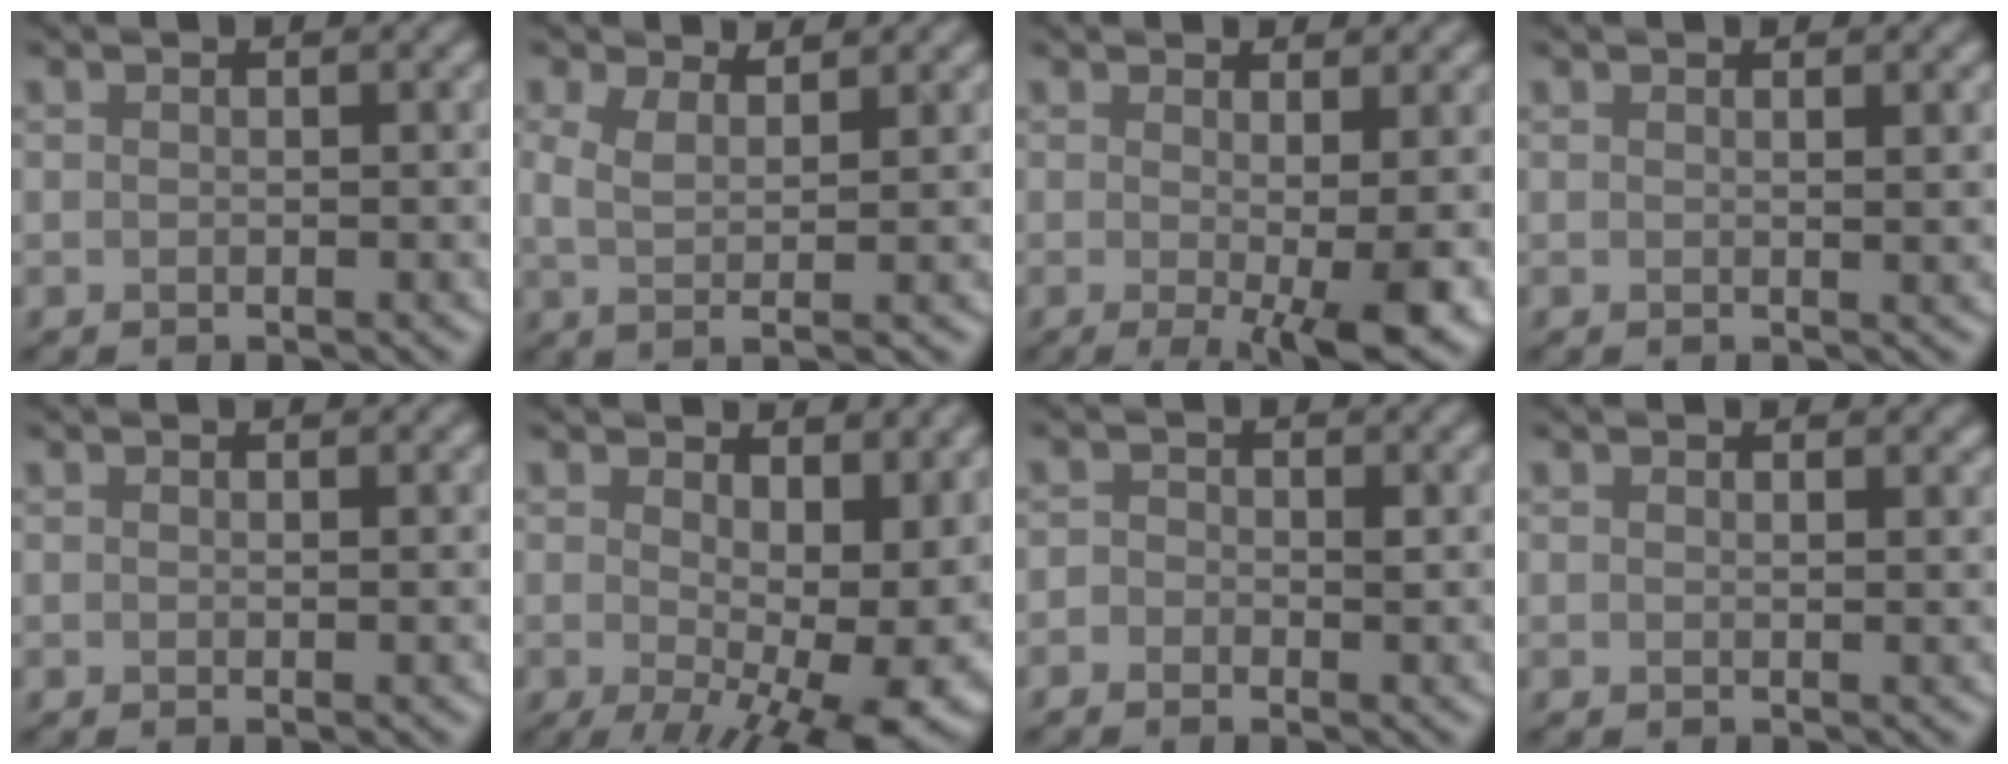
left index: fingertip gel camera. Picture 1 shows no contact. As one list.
[{"total": 3.0, "force": [1.1, 0.9, 2.6], "torque": [-0.050, -0.006, 0.016]}, {"total": 6.7, "force": [-0.7, 1.6, 6.5], "torque": [-0.090, -0.017, -0.009]}, {"total": 1.2, "force": [0.8, 0.3, 0.9], "torque": [-0.002, 0.003, 0.006]}, {"total": 0.5, "force": [0.4, 0.0, 0.4], "torque": [-0.006, 0.000, 0.004]}, {"total": 12.6, "force": [0.4, 6.3, 10.9], "torque": [-0.151, -0.022, 0.032]}, {"total": 1.6, "force": [-0.7, 1.1, 0.9], "torque": [-0.003, -0.002, -0.016]}, {"total": 1.4, "force": [1.2, 0.3, 0.6], "torque": [-0.003, 0.004, 0.015]}]